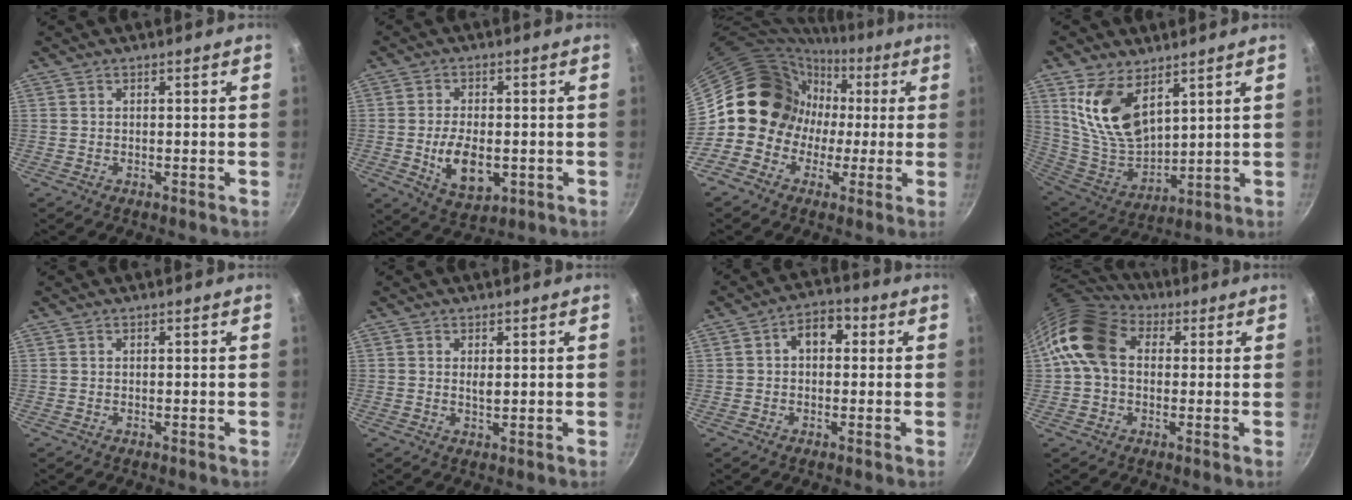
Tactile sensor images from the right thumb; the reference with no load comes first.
{"total": 9.2, "force": [-1.6, 5.3, 7.4], "torque": [-0.118, -0.004, -0.019]}
{"total": 13.2, "force": [-0.3, 12.5, 4.3], "torque": [-0.008, 0.037, -0.022]}
{"total": 14.6, "force": [7.2, 8.0, 9.9], "torque": [-0.171, -0.061, 0.154]}
{"total": 0.0}
{"total": 1.7, "force": [0.4, 0.7, 1.5], "torque": [-0.026, -0.003, 0.008]}
{"total": 5.9, "force": [0.9, 4.2, 4.0], "torque": [-0.031, 0.016, 0.002]}
{"total": 12.7, "force": [1.7, 9.5, 8.3], "torque": [-0.134, 0.023, 0.011]}